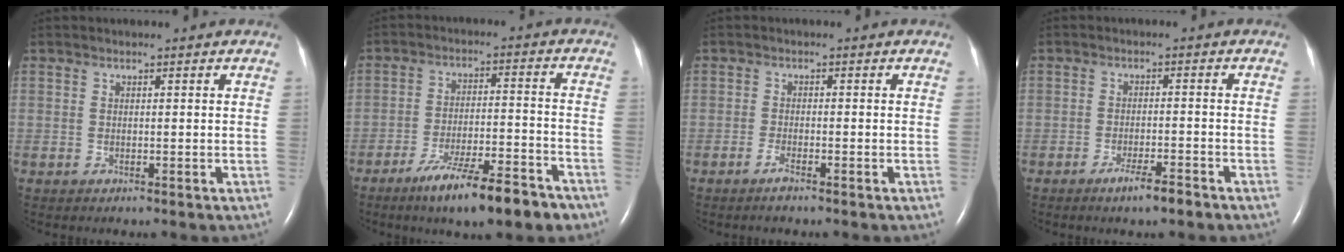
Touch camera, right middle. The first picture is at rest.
{"total": 12.4, "force": [-8.8, 2.0, 8.5], "torque": [-0.134, -0.011, -0.140]}
{"total": 1.7, "force": [-1.4, 0.0, 1.0], "torque": [-0.031, -0.003, -0.028]}
{"total": 3.9, "force": [-2.8, 0.2, 2.7], "torque": [-0.051, -0.005, -0.048]}